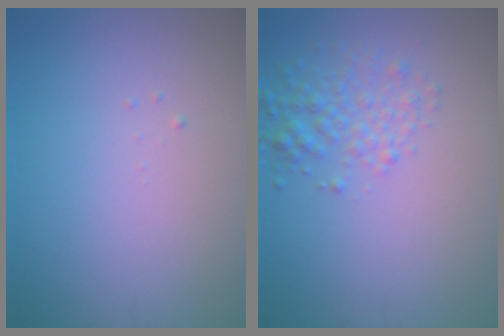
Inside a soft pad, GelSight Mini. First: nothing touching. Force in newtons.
{"total": 2.6, "press": 2.6, "slide": 0.1}